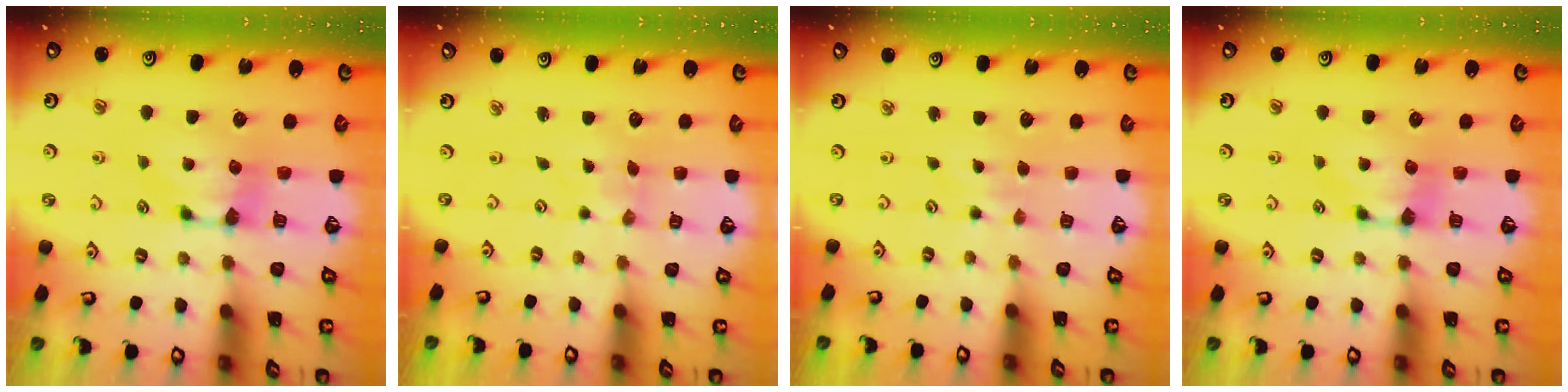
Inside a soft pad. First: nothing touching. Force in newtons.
{"total": 4.7, "press": 4.7, "slide": 0.8}
{"total": 2.2, "press": 2.1, "slide": 0.4}
{"total": 0.0}